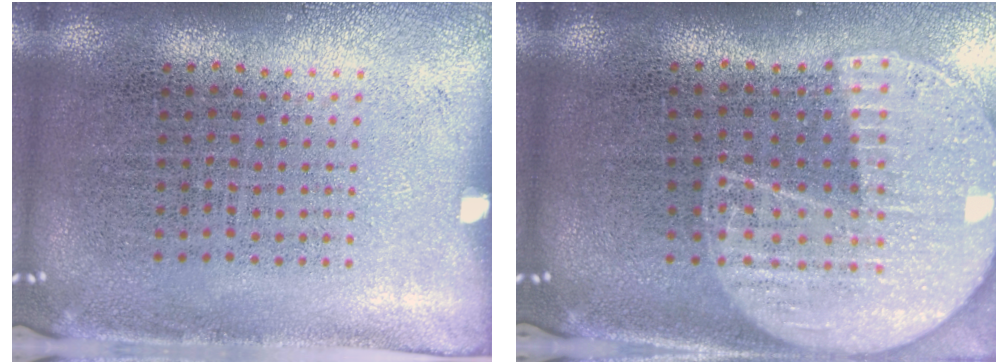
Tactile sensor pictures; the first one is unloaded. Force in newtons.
{"total": 2.3, "press": 2.0, "slide": 1.1}